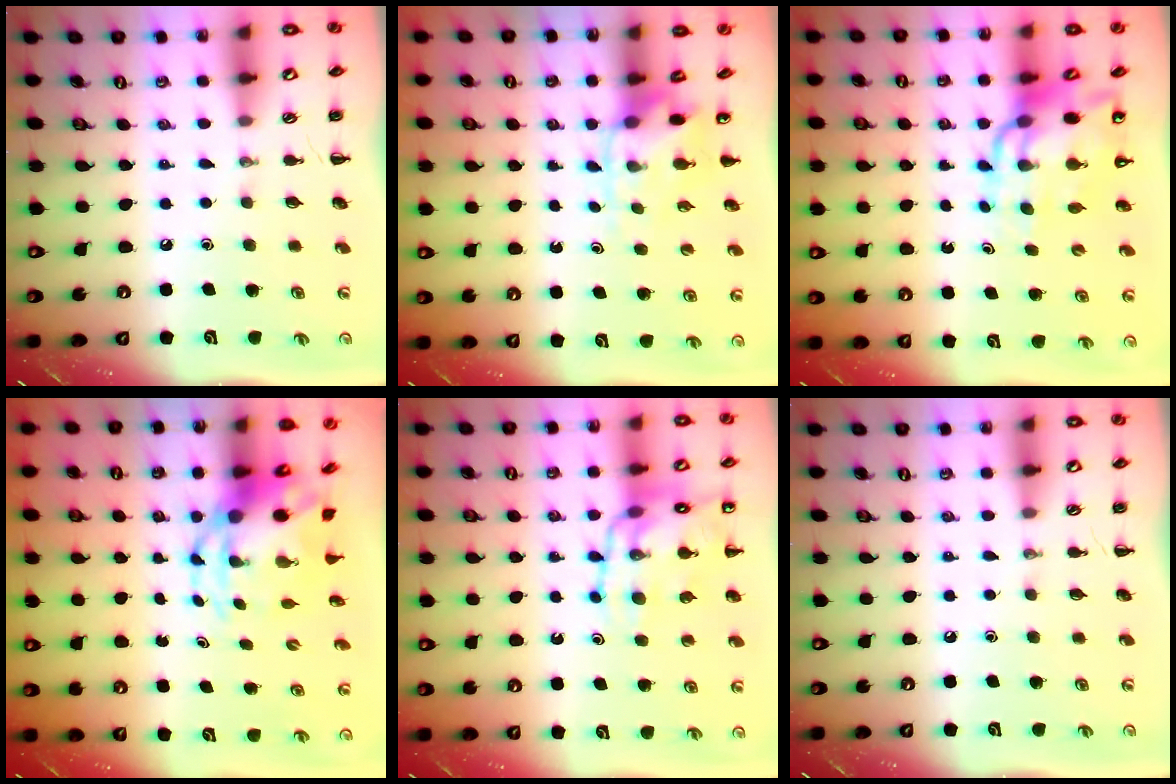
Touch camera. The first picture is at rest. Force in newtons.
{"total": 4.4, "press": 4.3, "slide": 1.0}
{"total": 14.0, "press": 13.4, "slide": 4.1}
{"total": 6.0, "press": 5.8, "slide": 1.6}
{"total": 13.1, "press": 12.8, "slide": 2.8}
{"total": 0.0}